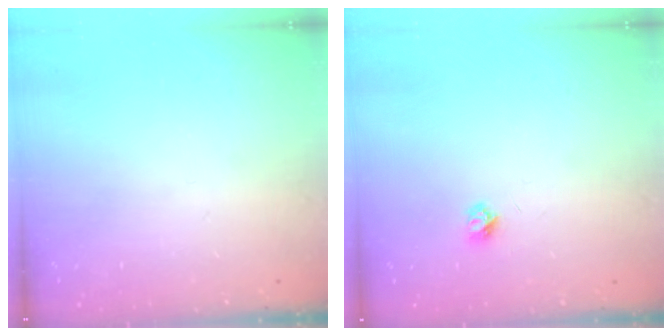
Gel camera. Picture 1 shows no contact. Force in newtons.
{"total": 3.7, "press": 3.7, "slide": 0.5}